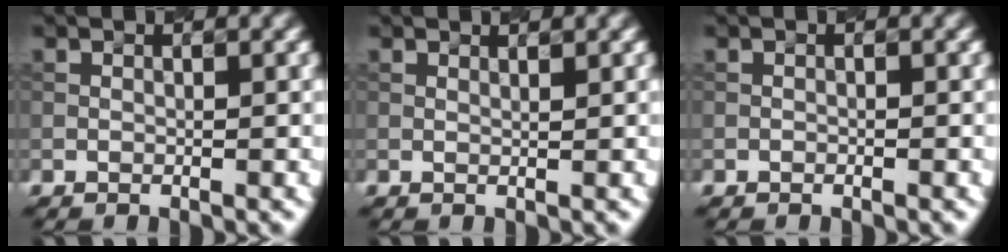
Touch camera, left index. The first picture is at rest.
{"total": 0.7, "force": [0.6, 0.0, 0.3], "torque": [-0.005, -0.001, 0.010]}
{"total": 0.0}